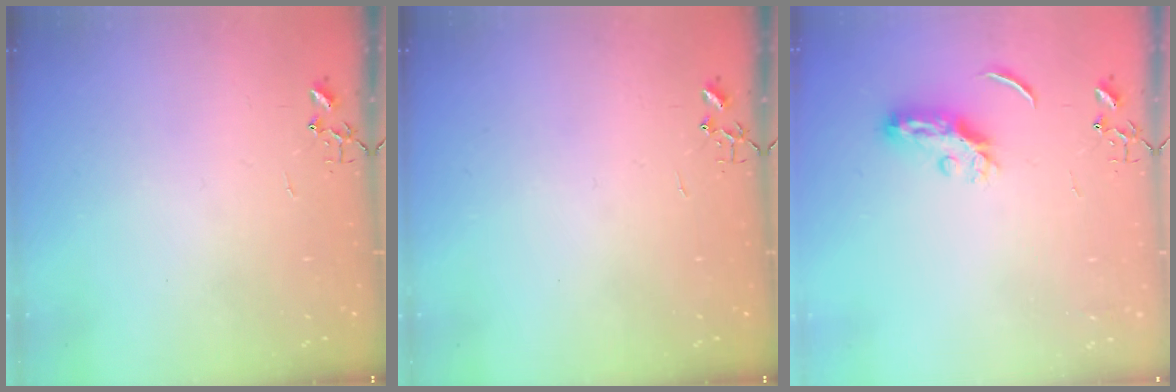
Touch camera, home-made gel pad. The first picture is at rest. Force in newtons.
{"total": 0.0}
{"total": 5.6, "press": 5.6, "slide": 0.5}